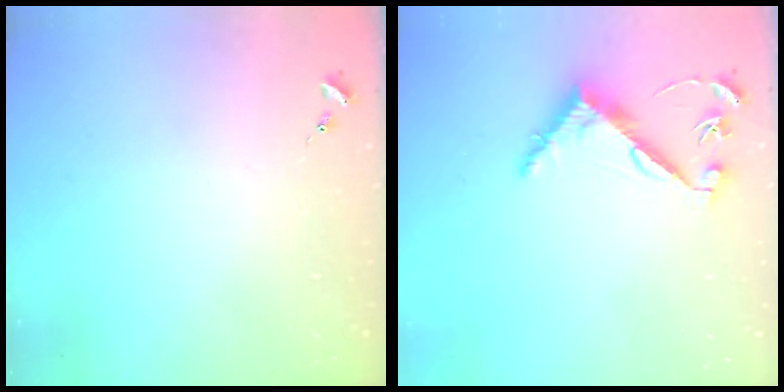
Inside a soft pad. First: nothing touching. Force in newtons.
{"total": 6.7, "press": 6.6, "slide": 0.7}